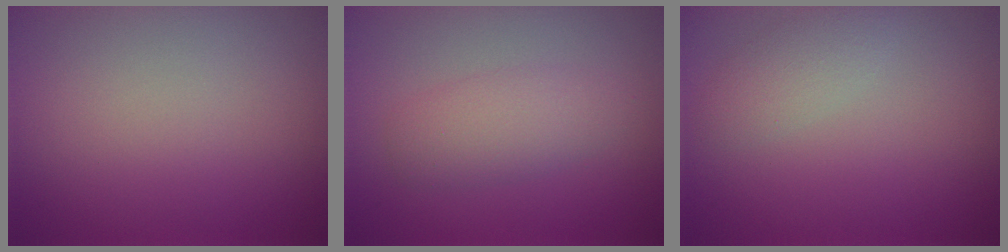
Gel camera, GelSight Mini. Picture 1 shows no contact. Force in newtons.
{"total": 2.9, "press": 2.9, "slide": 0.1}
{"total": 1.9, "press": 1.9, "slide": 0.1}